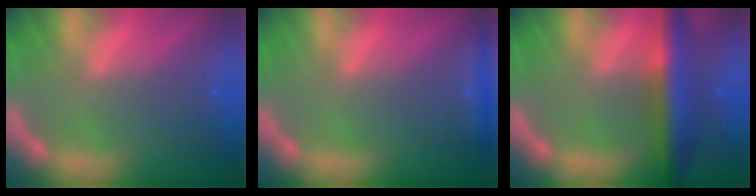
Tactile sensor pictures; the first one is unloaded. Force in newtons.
{"total": 1.4}
{"total": 7.0}